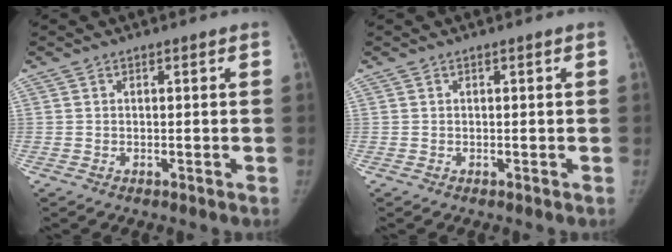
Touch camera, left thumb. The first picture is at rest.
{"total": 0.0}